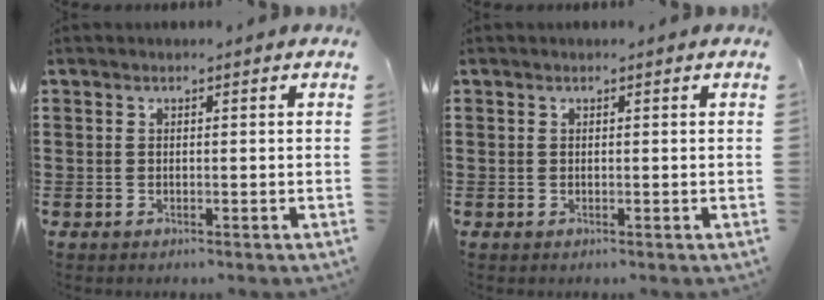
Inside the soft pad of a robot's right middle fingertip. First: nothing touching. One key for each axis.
{"total": 0.0}